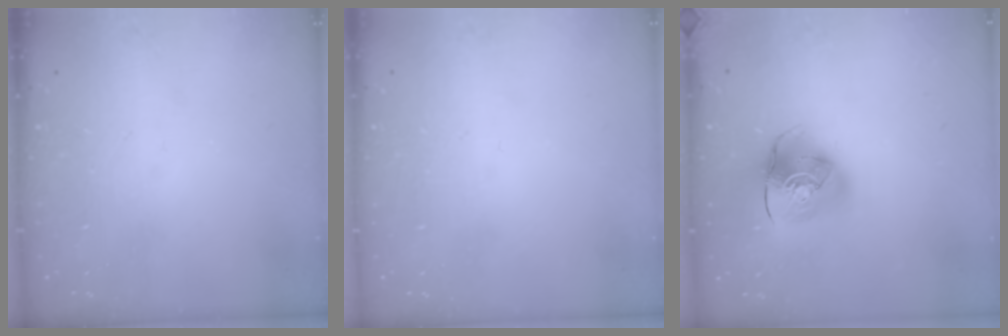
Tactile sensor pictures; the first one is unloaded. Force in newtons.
{"total": 0.7, "press": 0.7, "slide": 0.1}
{"total": 12.8, "press": 12.7, "slide": 2.0}